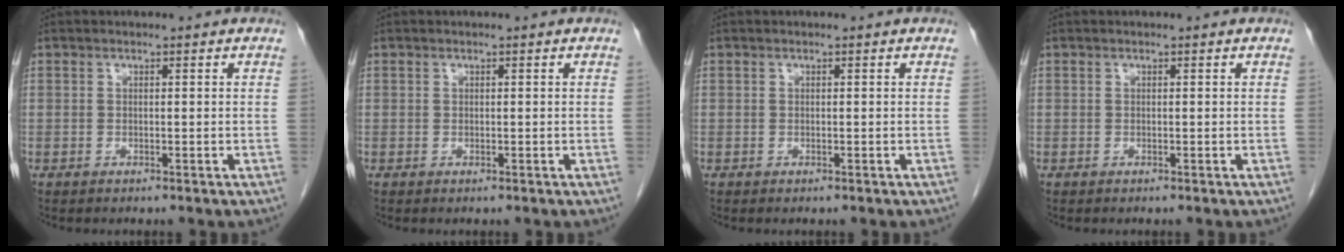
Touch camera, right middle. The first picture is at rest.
{"total": 0.0}
{"total": 0.0}
{"total": 0.0}